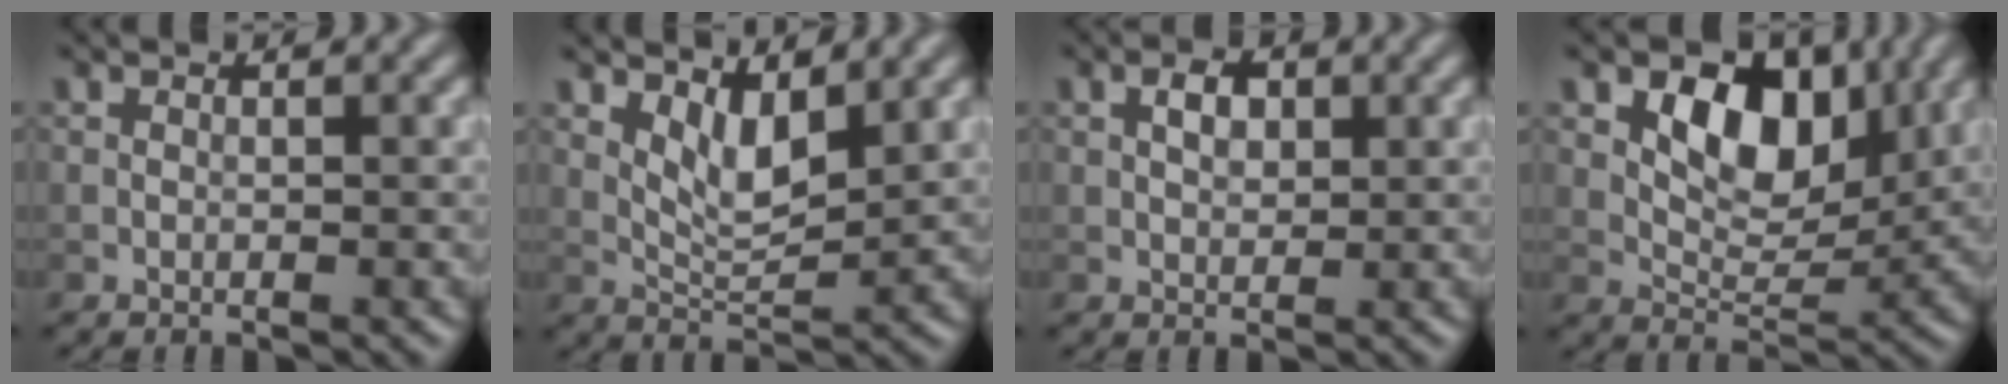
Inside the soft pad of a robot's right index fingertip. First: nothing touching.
{"total": 3.5, "force": [1.8, 1.4, 2.7], "torque": [-0.051, -0.008, 0.037]}
{"total": 2.1, "force": [0.5, 1.3, 1.5], "torque": [-0.024, 0.002, 0.007]}
{"total": 7.5, "force": [2.8, 4.7, 5.1], "torque": [-0.072, -0.009, 0.045]}